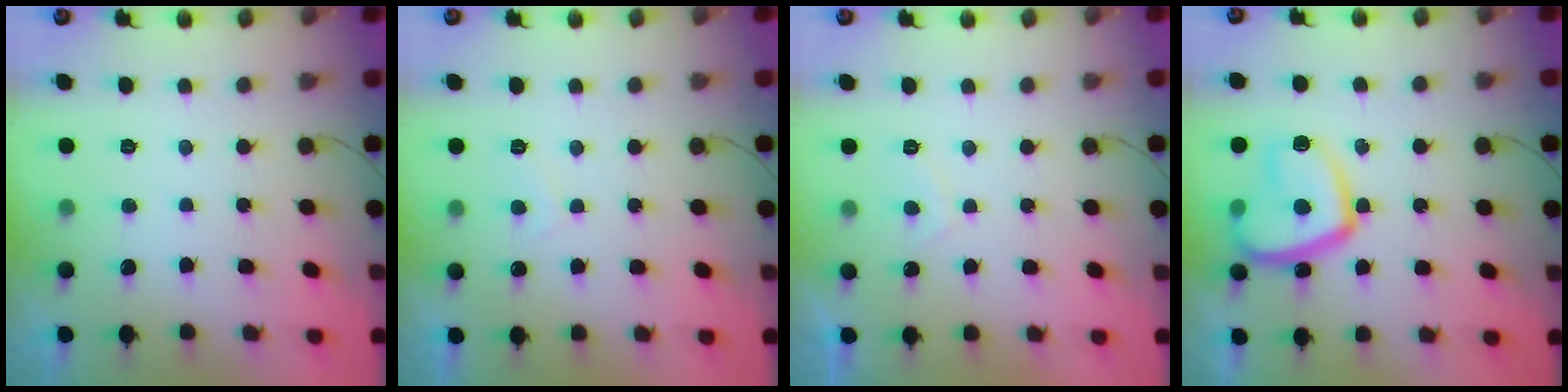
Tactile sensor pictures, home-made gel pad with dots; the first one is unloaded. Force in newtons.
{"total": 1.2, "press": 1.2, "slide": 0.3}
{"total": 2.1, "press": 2.0, "slide": 0.9}
{"total": 16.7, "press": 16.6, "slide": 2.0}